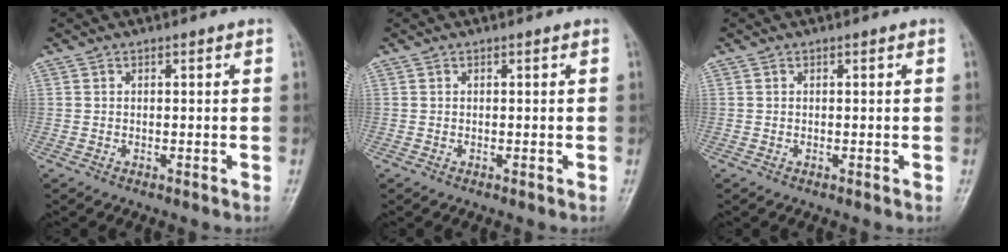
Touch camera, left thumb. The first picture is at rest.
{"total": 0.0}
{"total": 0.0}